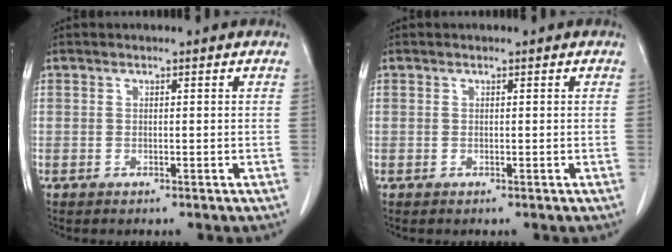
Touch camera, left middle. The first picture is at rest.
{"total": 0.0}